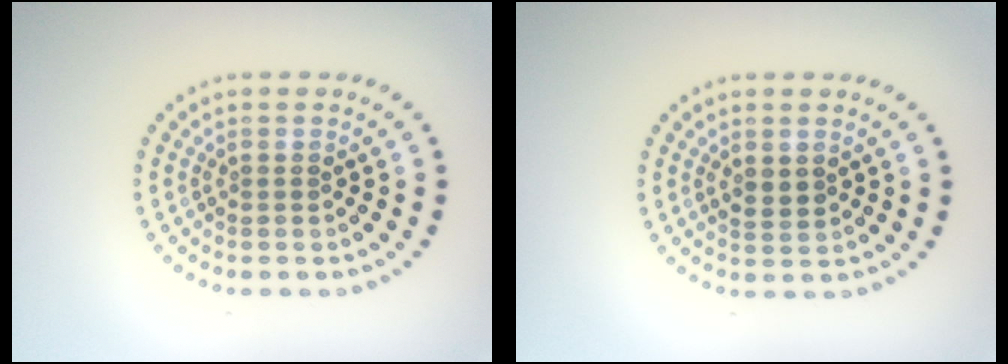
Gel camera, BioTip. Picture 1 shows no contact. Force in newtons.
{"total": 1.6, "press": 1.6, "slide": 0.4}